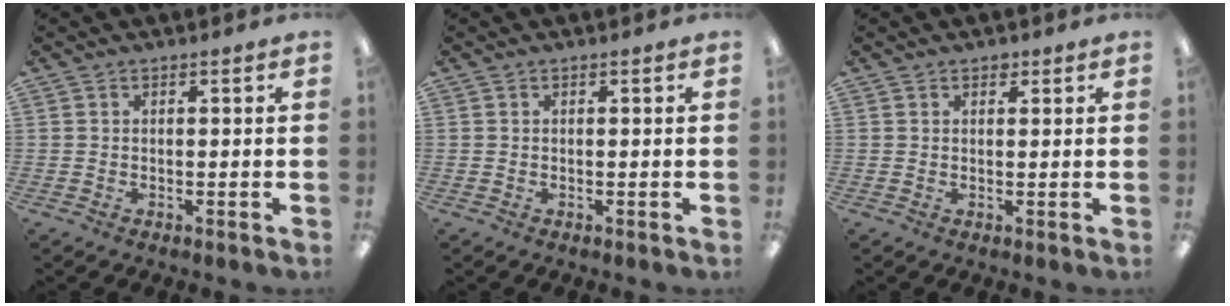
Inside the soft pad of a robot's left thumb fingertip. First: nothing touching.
{"total": 0.0}
{"total": 1.6, "force": [1.2, 0.9, 0.5], "torque": [-0.003, -0.002, 0.020]}